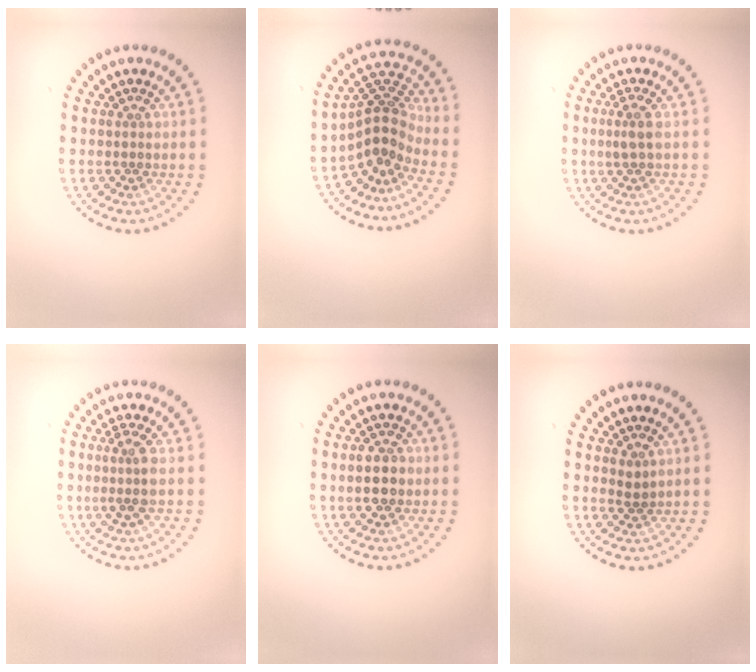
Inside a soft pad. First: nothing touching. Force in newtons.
{"total": 4.0, "press": 3.0, "slide": 2.7}
{"total": 1.5, "press": 1.3, "slide": 0.7}
{"total": 2.3, "press": 1.8, "slide": 1.5}
{"total": 2.8, "press": 2.8, "slide": 0.1}
{"total": 0.9, "press": 0.8, "slide": 0.5}